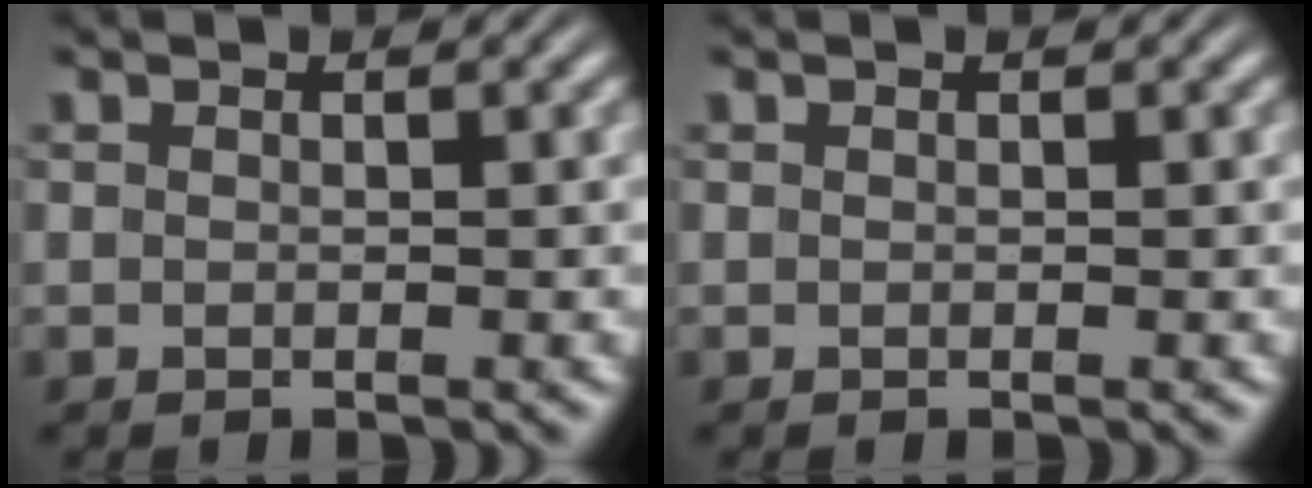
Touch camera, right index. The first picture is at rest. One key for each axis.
{"total": 0.0}